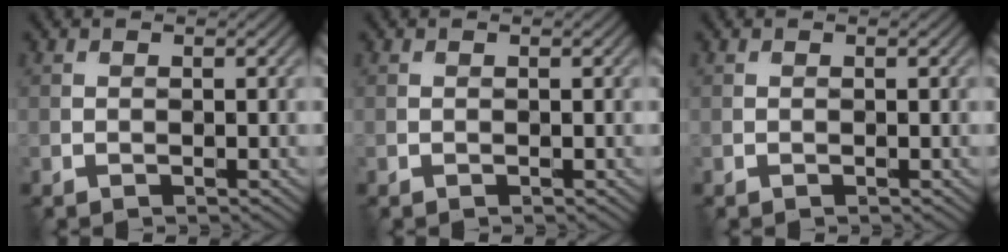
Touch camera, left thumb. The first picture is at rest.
{"total": 0.0}
{"total": 0.0}